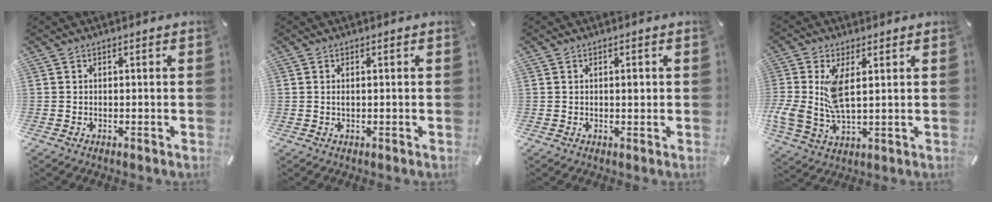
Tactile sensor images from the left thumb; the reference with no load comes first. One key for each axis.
{"total": 0.8, "fx": 0.1, "fy": 0.2, "fz": 0.7, "tx": -0.014, "ty": 0.001, "tz": 0.000}
{"total": 1.5, "fx": 0.3, "fy": 0.7, "fz": 1.3, "tx": -0.018, "ty": 0.001, "tz": 0.001}
{"total": 9.8, "fx": 1.9, "fy": 4.6, "fz": 8.5, "tx": -0.192, "ty": -0.010, "tz": 0.035}